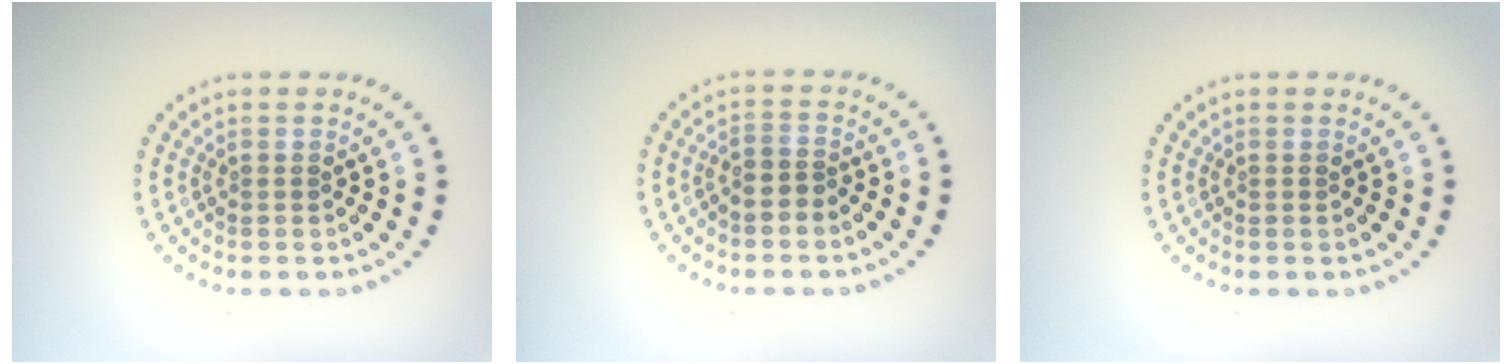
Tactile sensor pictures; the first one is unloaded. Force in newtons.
{"total": 1.6, "press": 1.4, "slide": 0.8}
{"total": 0.0}